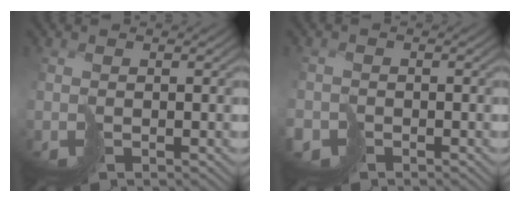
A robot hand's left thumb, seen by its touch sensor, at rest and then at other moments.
{"total": 3.2, "force": [-1.8, 2.3, 1.2], "torque": [-0.031, -0.010, -0.043]}